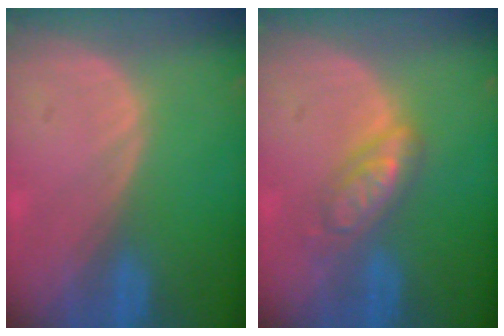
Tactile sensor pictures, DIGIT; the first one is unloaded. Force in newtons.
{"total": 4.9, "press": 4.9, "slide": 0.1}